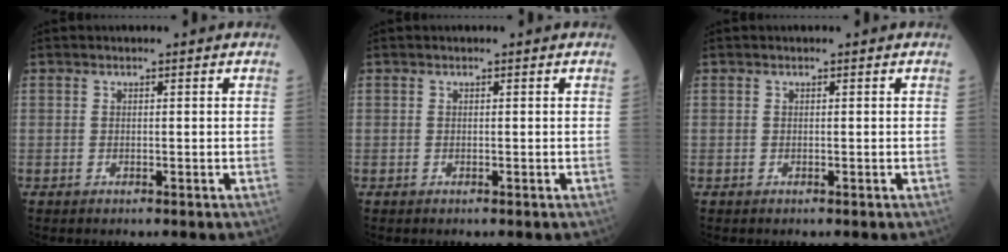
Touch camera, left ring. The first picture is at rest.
{"total": 0.0}
{"total": 0.0}